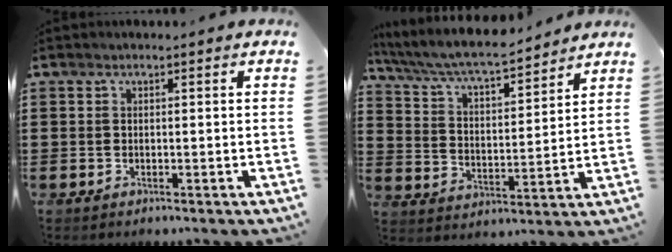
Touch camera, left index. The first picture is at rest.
{"total": 6.8, "force": [6.1, 0.6, 2.8], "torque": [-0.080, -0.036, 0.102]}